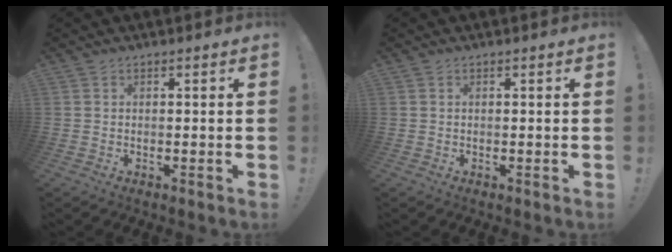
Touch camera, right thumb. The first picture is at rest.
{"total": 0.0}